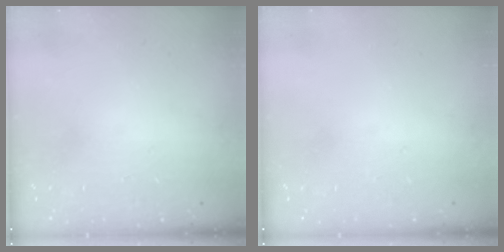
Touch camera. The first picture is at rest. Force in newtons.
{"total": 0.0}